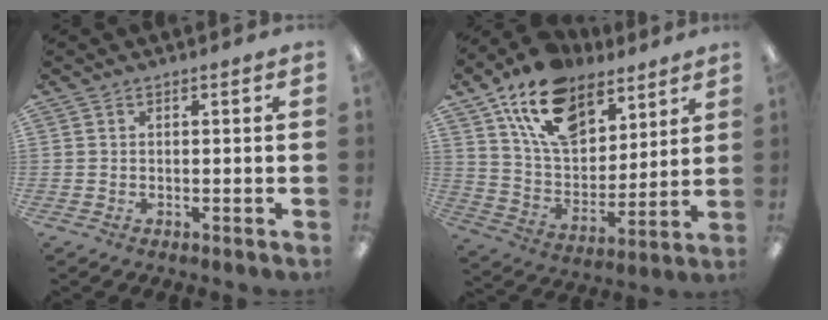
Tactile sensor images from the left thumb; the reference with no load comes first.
{"total": 17.8, "force": [11.4, 10.3, 9.0], "torque": [-0.163, -0.049, 0.209]}